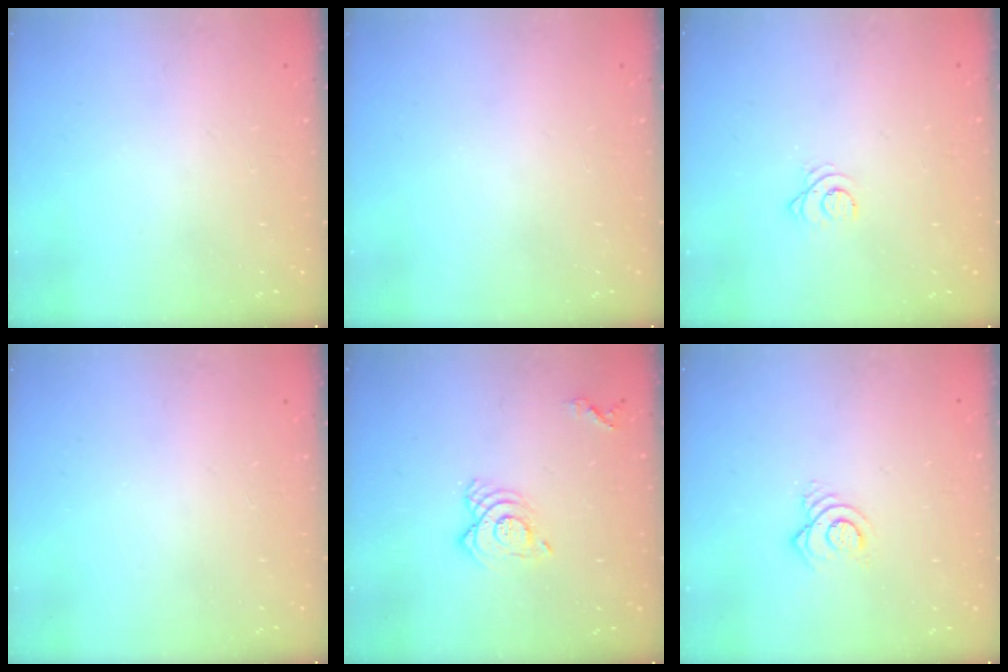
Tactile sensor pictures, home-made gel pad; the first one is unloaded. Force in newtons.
{"total": 0.0}
{"total": 2.4, "press": 2.4, "slide": 0.2}
{"total": 0.0}
{"total": 9.3, "press": 9.3, "slide": 0.8}
{"total": 6.5, "press": 6.4, "slide": 0.8}